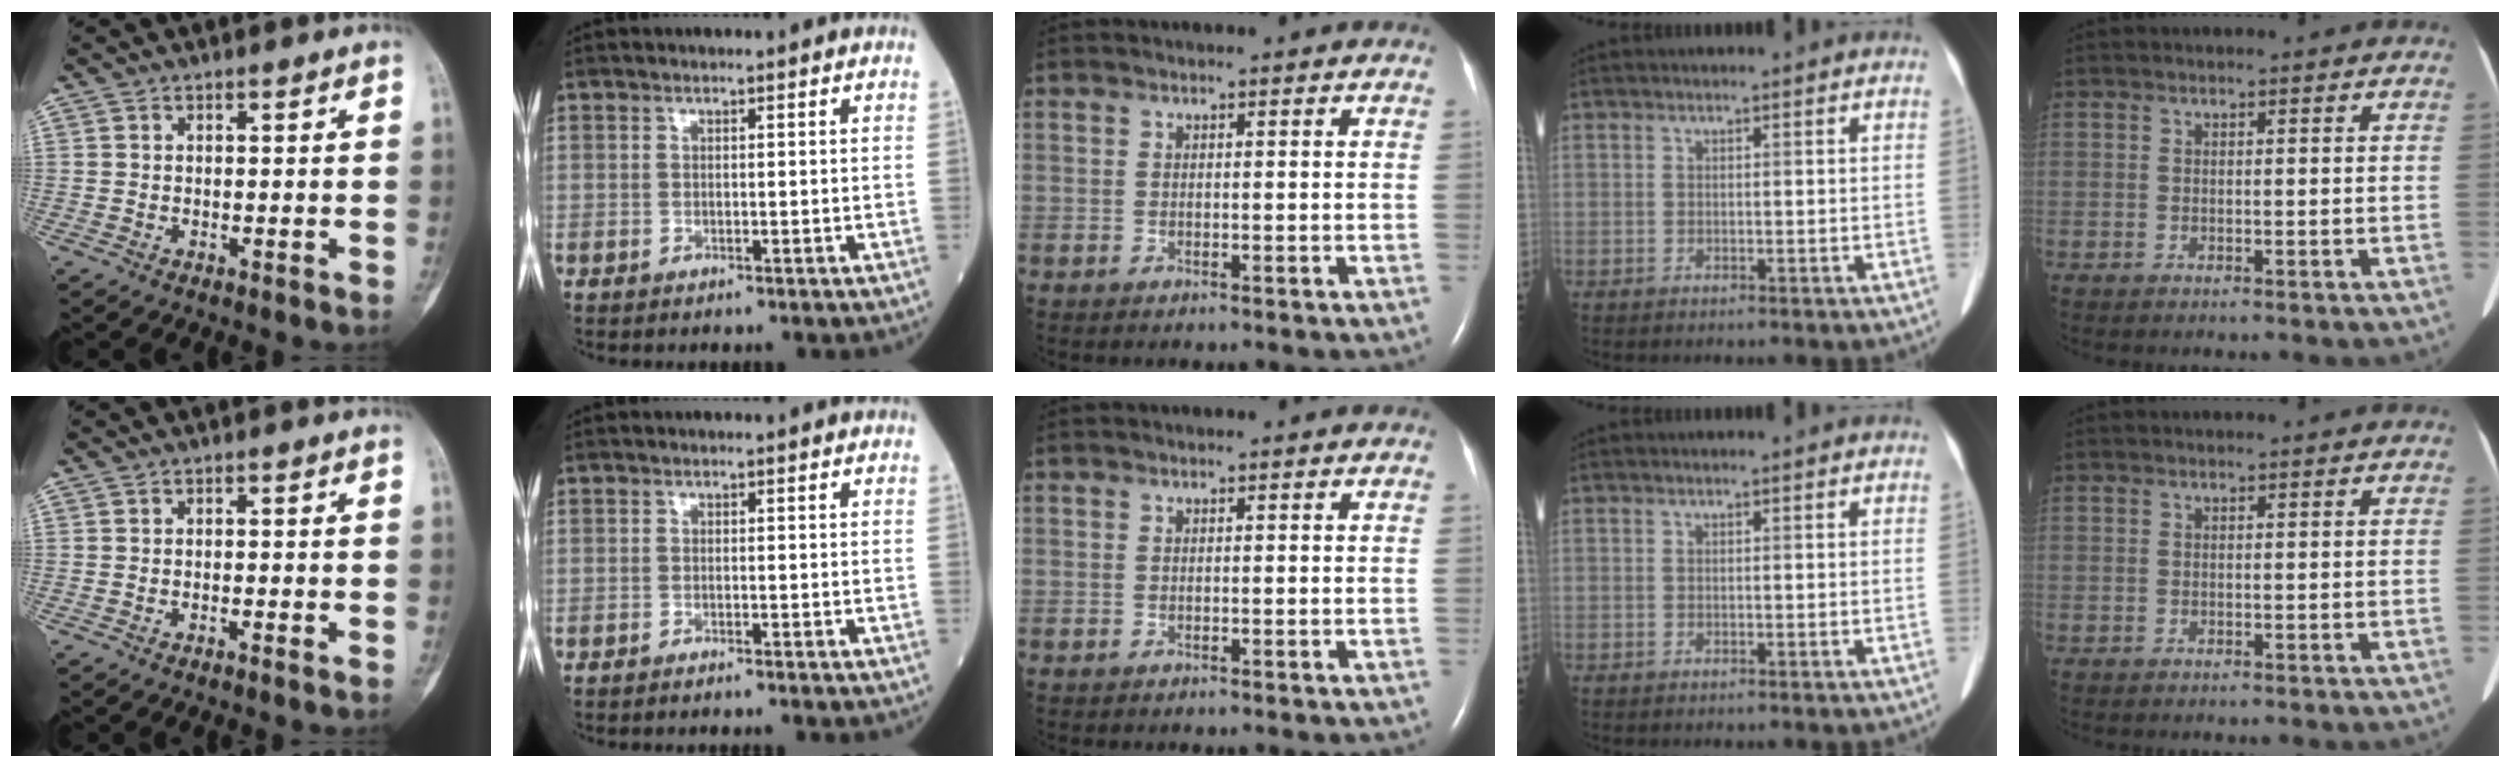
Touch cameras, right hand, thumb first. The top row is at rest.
{"thumb": {"total": 0.9, "force": [-0.6, 0.0, 0.6], "torque": [-0.015, 0.001, -0.008]}, "index": {"total": 2.2, "force": [-1.9, -0.2, 1.0], "torque": [-0.013, 0.002, -0.021]}}